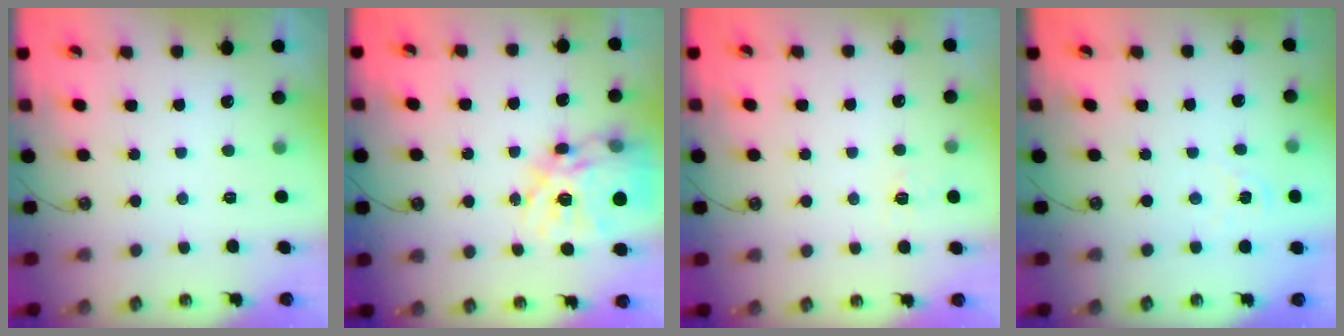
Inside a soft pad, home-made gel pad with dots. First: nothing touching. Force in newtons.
{"total": 23.3, "press": 23.2, "slide": 2.1}
{"total": 3.2, "press": 3.1, "slide": 0.4}
{"total": 1.4, "press": 1.4, "slide": 0.2}